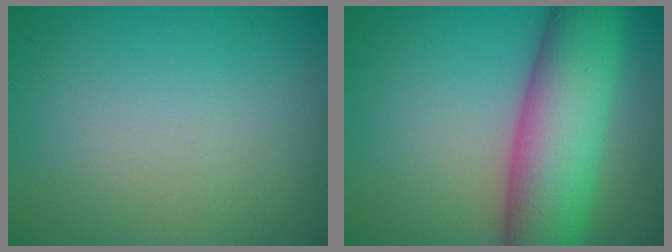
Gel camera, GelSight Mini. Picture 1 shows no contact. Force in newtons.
{"total": 10.5, "press": 10.5, "slide": 0.2}